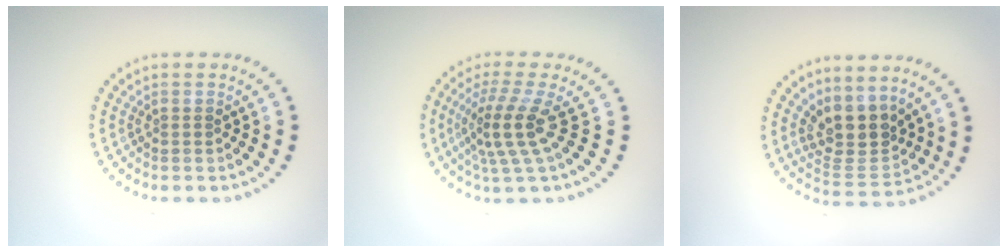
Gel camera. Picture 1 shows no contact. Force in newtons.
{"total": 4.0, "press": 2.9, "slide": 2.8}
{"total": 4.1, "press": 3.4, "slide": 2.3}